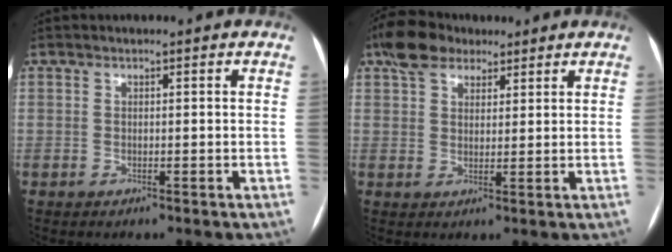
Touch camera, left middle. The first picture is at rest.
{"total": 6.8, "force": [4.7, 3.9, 3.0], "torque": [-0.061, 0.031, 0.087]}